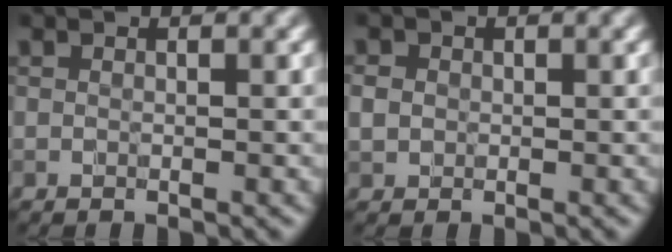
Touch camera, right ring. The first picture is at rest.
{"total": 1.4, "force": [0.1, 1.3, 0.6], "torque": [-0.007, -0.002, -0.004]}